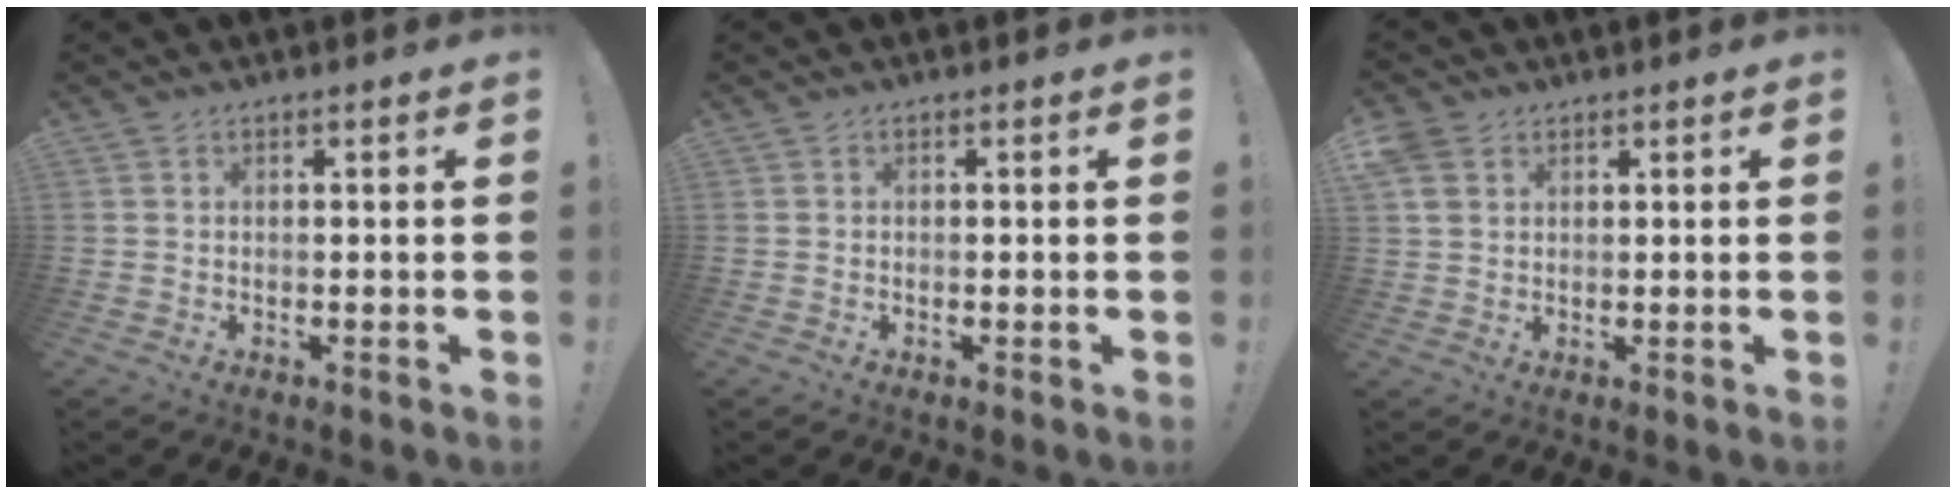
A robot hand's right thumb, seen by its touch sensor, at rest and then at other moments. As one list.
[{"total": 0.0}, {"total": 4.5, "force": [2.4, 3.3, 1.9], "torque": [-0.036, -0.001, 0.049]}]